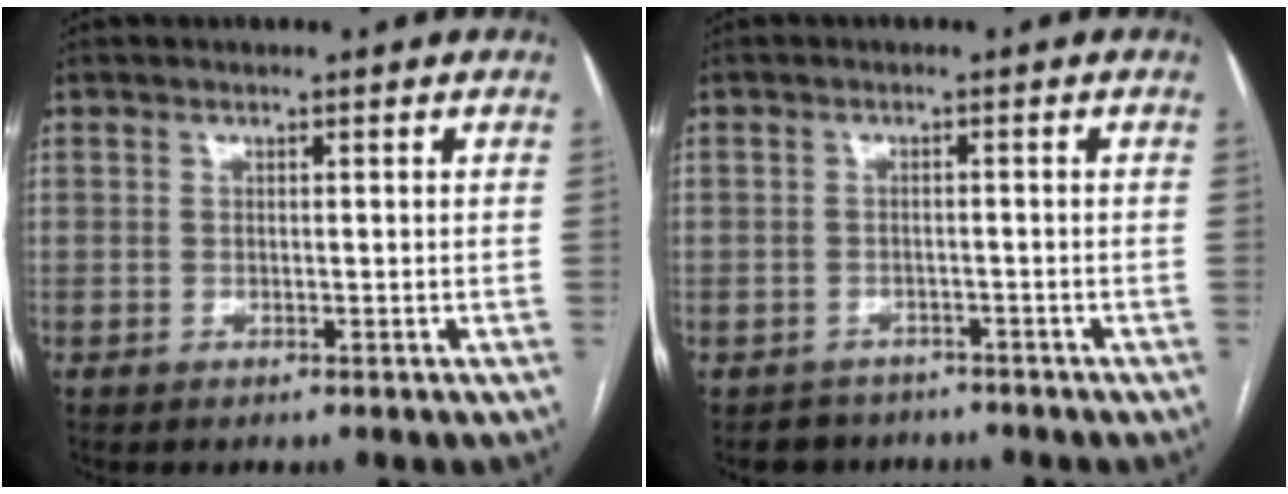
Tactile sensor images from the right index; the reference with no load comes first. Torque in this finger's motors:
{"motor_torque": [-0.35, -0.10, -0.97, -0.21]}